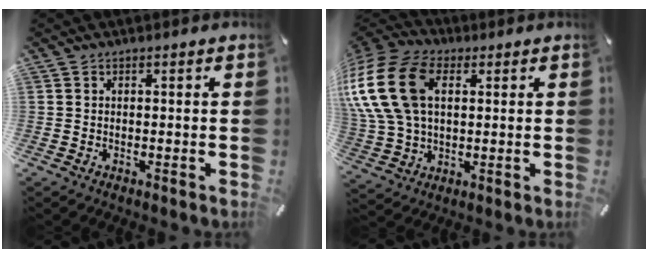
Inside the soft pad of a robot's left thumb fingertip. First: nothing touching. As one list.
[{"total": 21.2, "force": [5.0, 15.0, 14.1], "torque": [-0.331, 0.002, 0.089]}]